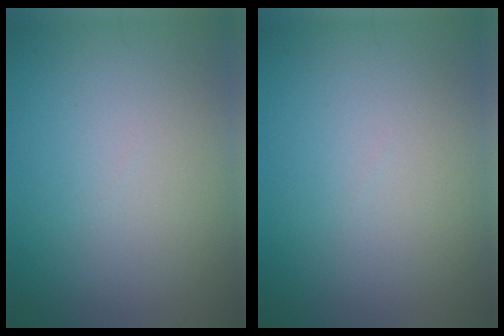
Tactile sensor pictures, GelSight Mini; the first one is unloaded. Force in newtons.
{"total": 0.0}